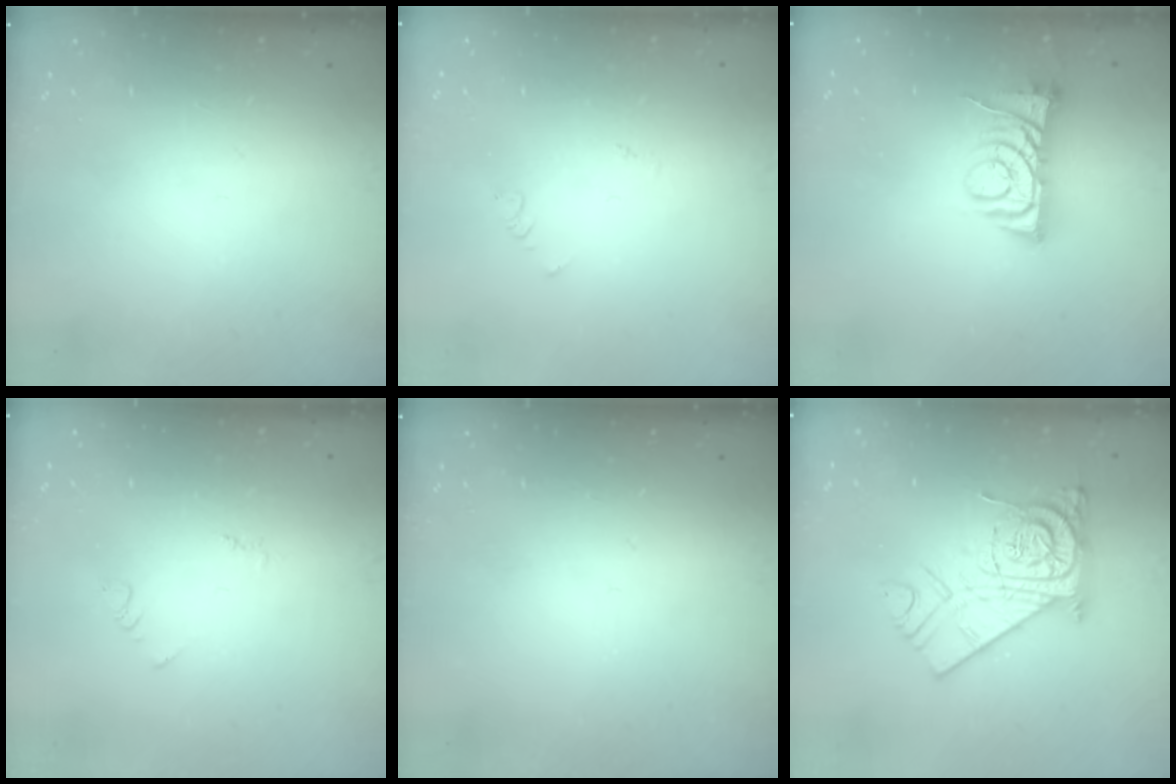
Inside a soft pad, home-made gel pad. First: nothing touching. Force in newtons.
{"total": 1.9, "press": 1.9, "slide": 0.4}
{"total": 7.1, "press": 7.0, "slide": 0.9}
{"total": 2.9, "press": 2.9, "slide": 0.4}
{"total": 0.0}
{"total": 15.0, "press": 14.9, "slide": 1.1}